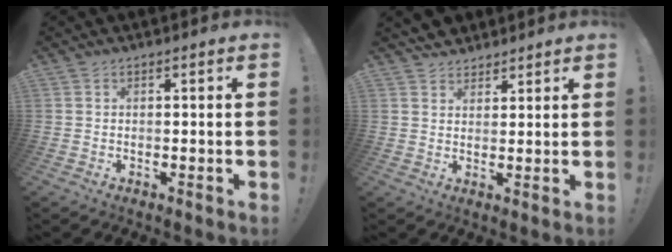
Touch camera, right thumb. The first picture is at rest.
{"total": 3.9, "force": [3.3, 2.1, -0.1], "torque": [0.004, -0.023, 0.061]}